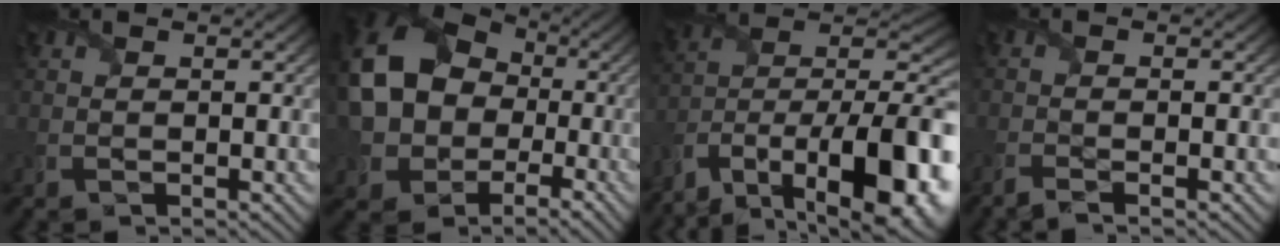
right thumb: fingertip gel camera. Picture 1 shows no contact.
{"total": 16.2, "force": [0.0, 13.2, 9.5], "torque": [-0.236, -0.013, -0.013]}
{"total": 19.0, "force": [-10.7, 10.4, 11.8], "torque": [-0.220, -0.030, -0.154]}
{"total": 2.1, "force": [-1.6, -0.5, 1.3], "torque": [-0.029, -0.004, -0.037]}